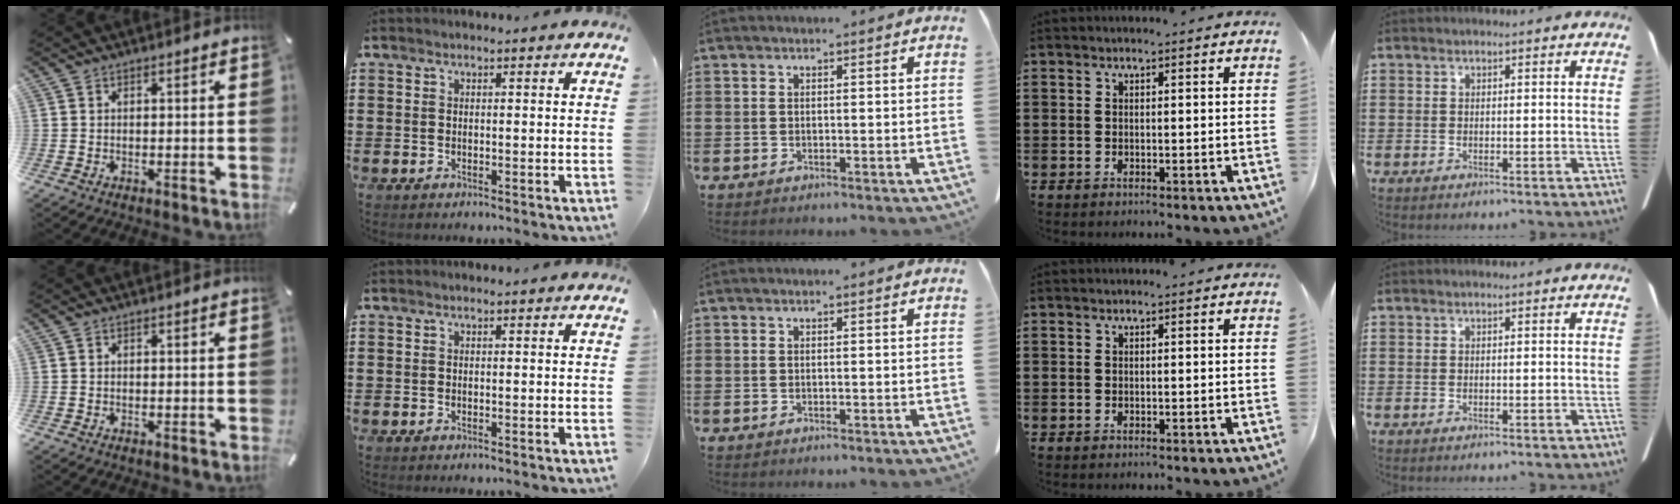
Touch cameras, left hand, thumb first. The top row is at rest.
{}